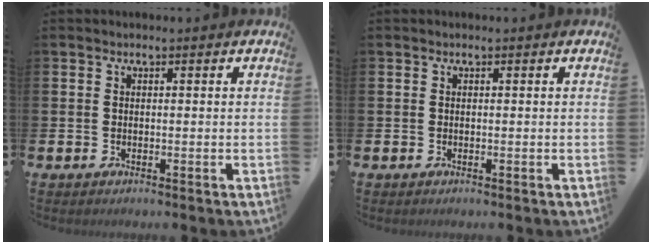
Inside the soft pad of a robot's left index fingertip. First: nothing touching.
{"total": 0.0}